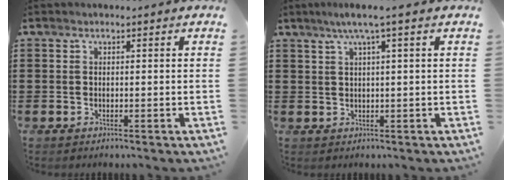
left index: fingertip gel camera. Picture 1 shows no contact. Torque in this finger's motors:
{"motor_torque": [0.67, -0.02, 0.43, 0.11]}